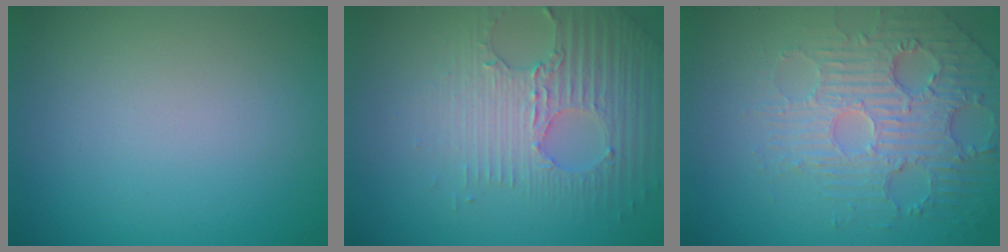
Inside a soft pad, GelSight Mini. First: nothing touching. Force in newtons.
{"total": 3.9, "press": 3.8, "slide": 1.1}
{"total": 4.7, "press": 4.2, "slide": 2.1}